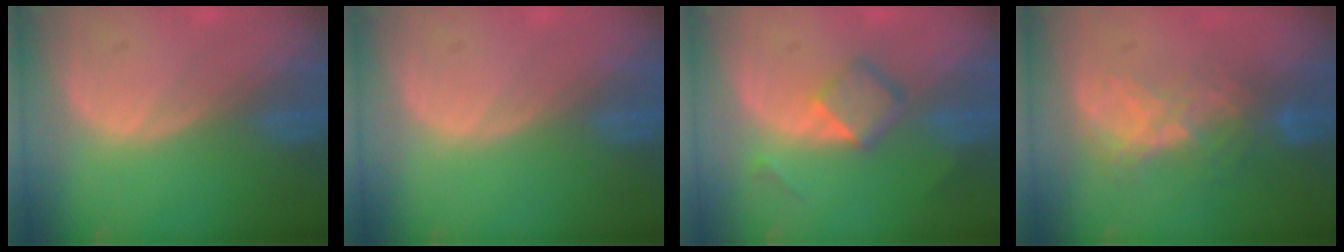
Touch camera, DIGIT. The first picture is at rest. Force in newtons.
{"total": 0.0}
{"total": 4.8, "press": 4.5, "slide": 1.4}
{"total": 6.4, "press": 5.6, "slide": 3.1}